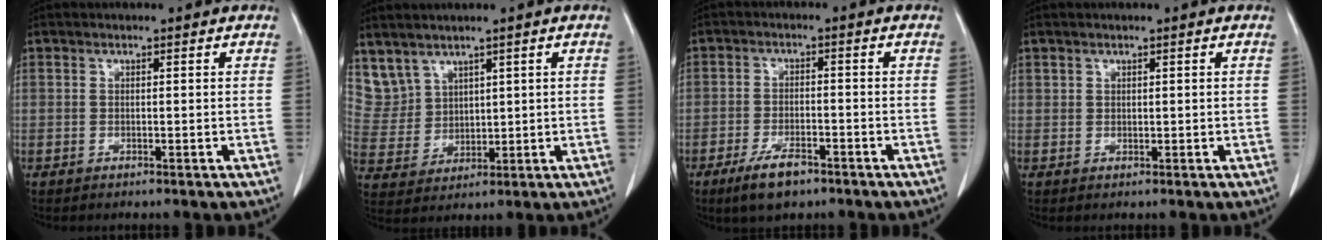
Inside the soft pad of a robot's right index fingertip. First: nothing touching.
{"total": 7.7, "force": [5.6, 5.3, 0.8], "torque": [-0.034, 0.018, 0.138]}
{"total": 5.8, "force": [-3.9, 2.2, 3.8], "torque": [-0.075, -0.004, -0.064]}
{"total": 0.7, "force": [0.5, 0.5, 0.0], "torque": [0.011, 0.000, 0.008]}